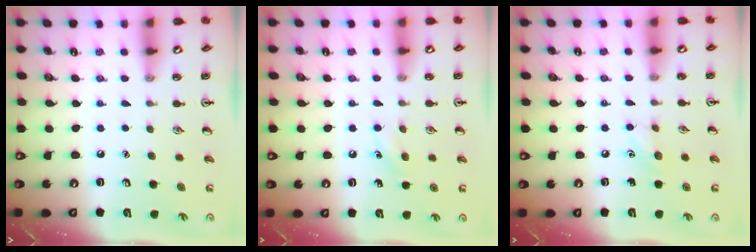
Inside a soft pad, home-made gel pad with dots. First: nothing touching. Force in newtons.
{"total": 6.0, "press": 5.7, "slide": 2.0}
{"total": 5.7, "press": 5.4, "slide": 1.9}